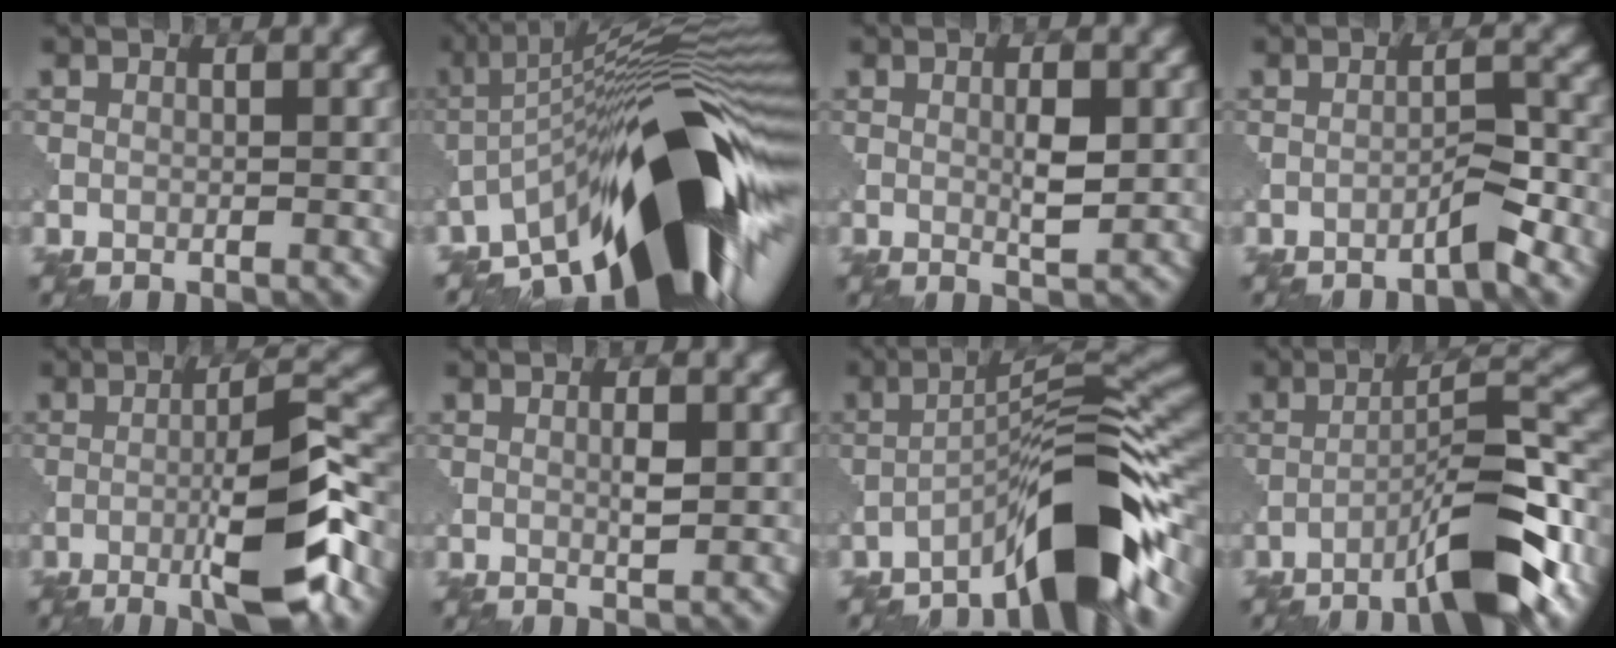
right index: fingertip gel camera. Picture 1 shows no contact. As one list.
[{"total": 17.0, "force": [-7.4, 4.7, 14.5], "torque": [-0.201, 0.031, -0.144]}, {"total": 2.2, "force": [0.7, 0.4, 2.0], "torque": [-0.037, -0.004, 0.016]}, {"total": 1.9, "force": [-1.6, 0.0, 1.1], "torque": [-0.015, 0.010, -0.028]}, {"total": 9.0, "force": [-3.8, 1.7, 8.0], "torque": [-0.121, 0.011, -0.064]}, {"total": 1.2, "force": [0.6, 0.1, 1.0], "torque": [-0.023, -0.001, 0.015]}, {"total": 9.9, "force": [-6.2, 1.5, 7.6], "torque": [-0.110, 0.021, -0.105]}, {"total": 10.0, "force": [-6.2, 1.8, 7.6], "torque": [-0.114, 0.020, -0.102]}]